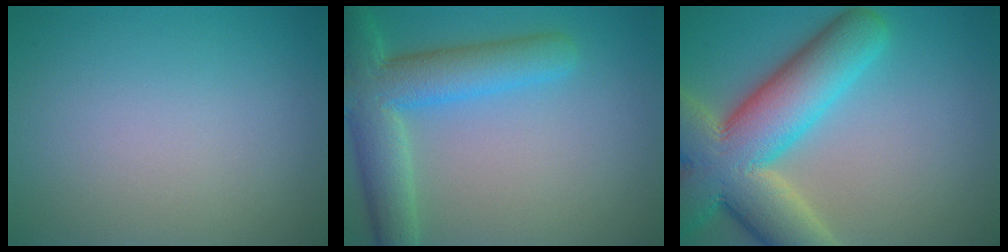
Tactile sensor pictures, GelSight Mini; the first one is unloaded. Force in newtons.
{"total": 7.3, "press": 7.2, "slide": 0.5}
{"total": 12.5, "press": 12.4, "slide": 1.0}